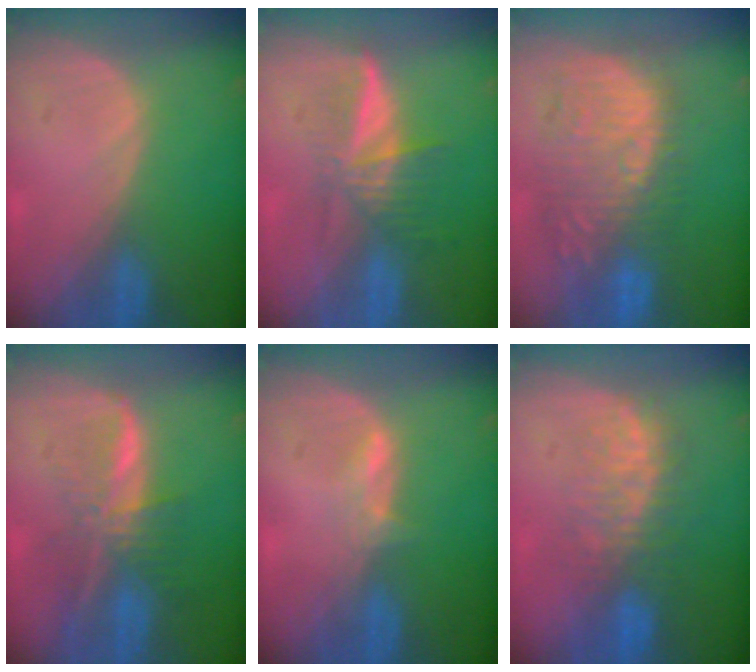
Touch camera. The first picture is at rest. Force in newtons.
{"total": 5.9, "press": 5.4, "slide": 2.4}
{"total": 11.2, "press": 10.8, "slide": 3.1}
{"total": 7.9, "press": 6.6, "slide": 4.2}
{"total": 2.1, "press": 2.0, "slide": 0.4}
{"total": 7.9, "press": 7.4, "slide": 2.8}